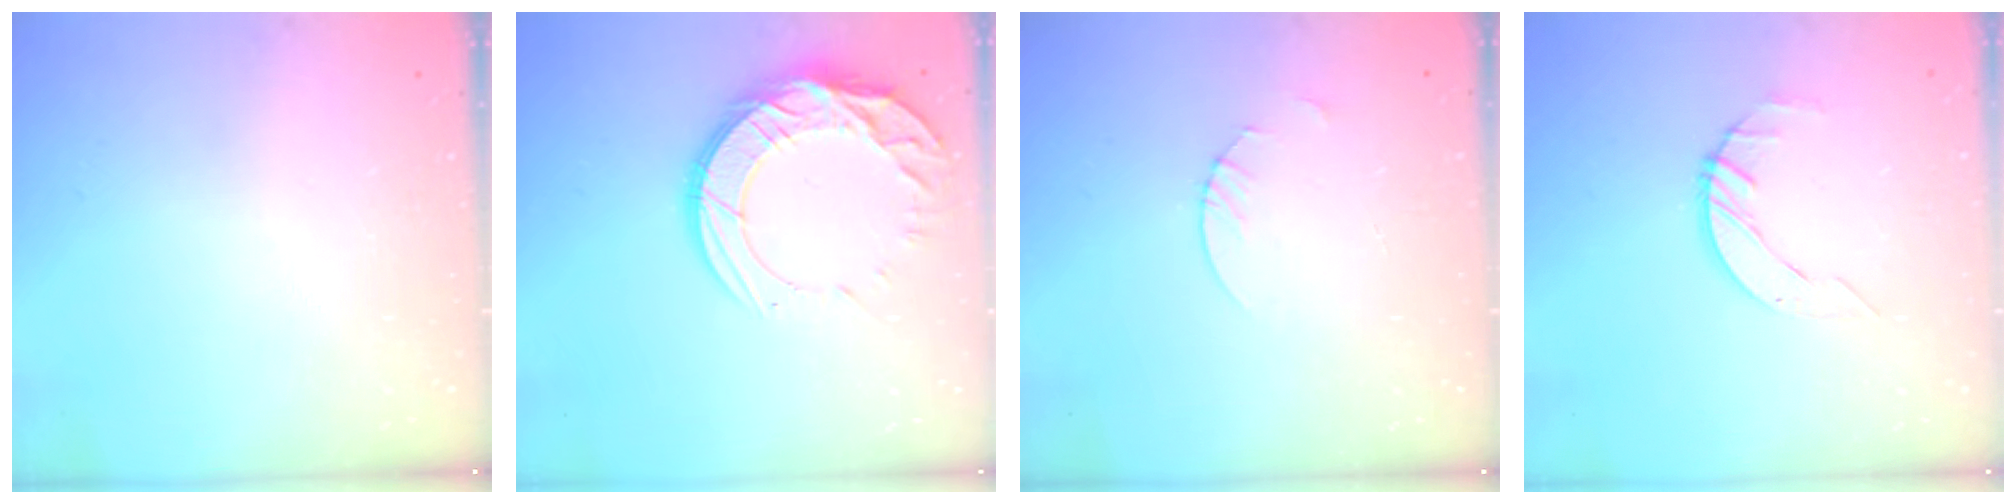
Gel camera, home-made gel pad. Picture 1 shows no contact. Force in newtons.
{"total": 15.5, "press": 15.5, "slide": 1.1}
{"total": 1.8, "press": 1.8, "slide": 0.2}
{"total": 3.3, "press": 3.2, "slide": 0.4}